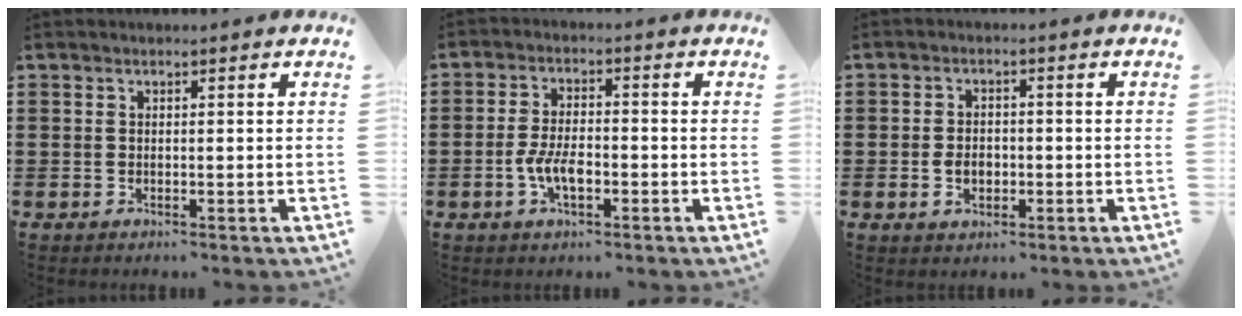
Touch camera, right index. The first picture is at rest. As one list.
[{"total": 4.9, "force": [-1.6, 2.4, 4.0], "torque": [-0.097, -0.001, -0.035]}, {"total": 3.2, "force": [-0.7, 2.2, 2.2], "torque": [-0.046, 0.003, -0.015]}]